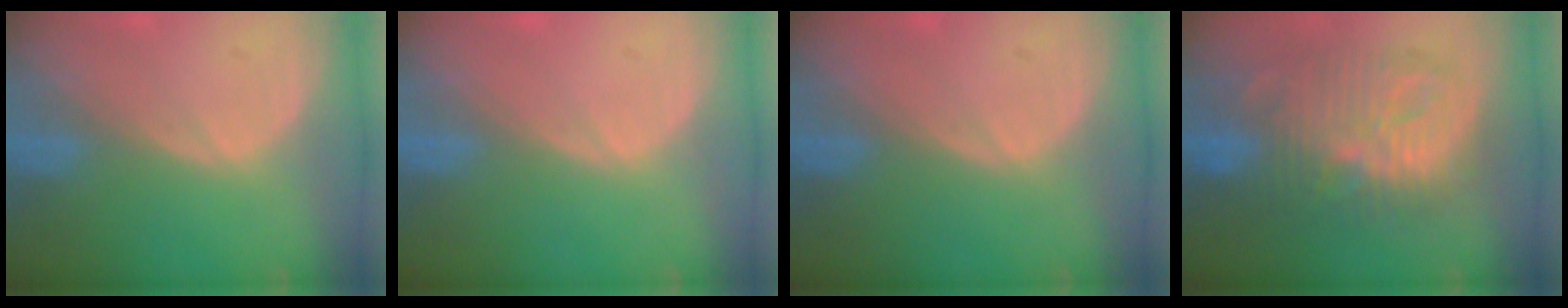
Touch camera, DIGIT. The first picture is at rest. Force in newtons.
{"total": 0.0}
{"total": 0.0}
{"total": 11.1, "press": 11.1, "slide": 0.7}